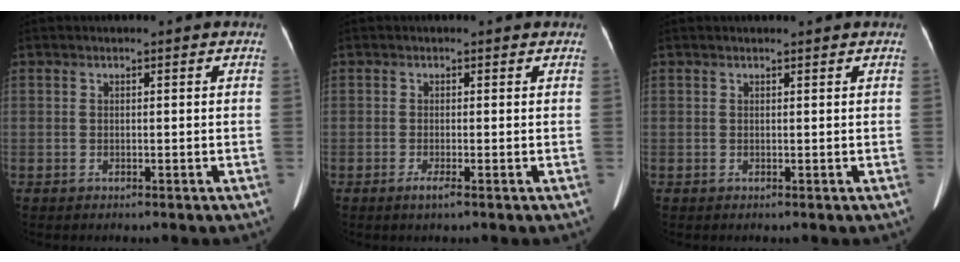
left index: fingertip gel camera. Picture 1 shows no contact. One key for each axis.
{"total": 2.0, "fx": 0.0, "fy": 0.4, "fz": 2.0, "tx": -0.036, "ty": -0.002, "tz": -0.003}
{"total": 2.5, "fx": 2.3, "fy": 0.0, "fz": 0.8, "tx": -0.006, "ty": 0.002, "tz": 0.026}